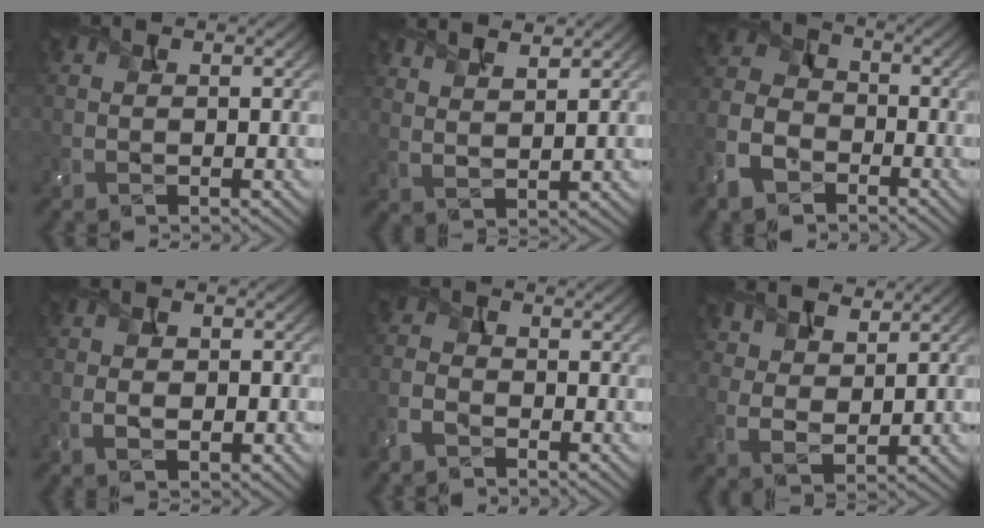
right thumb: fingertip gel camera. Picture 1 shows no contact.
{"total": 5.1, "force": [4.1, 1.1, 2.9], "torque": [-0.052, 0.003, 0.069]}
{"total": 8.2, "force": [-4.7, 5.4, 4.1], "torque": [-0.117, -0.013, -0.109]}
{"total": 3.8, "force": [-0.6, 2.5, 2.7], "torque": [-0.030, 0.000, -0.015]}
{"total": 3.2, "force": [-2.1, 1.7, 1.6], "torque": [-0.041, -0.003, -0.060]}
{"total": 6.0, "force": [4.3, 2.9, 3.1], "torque": [-0.063, -0.004, 0.084]}